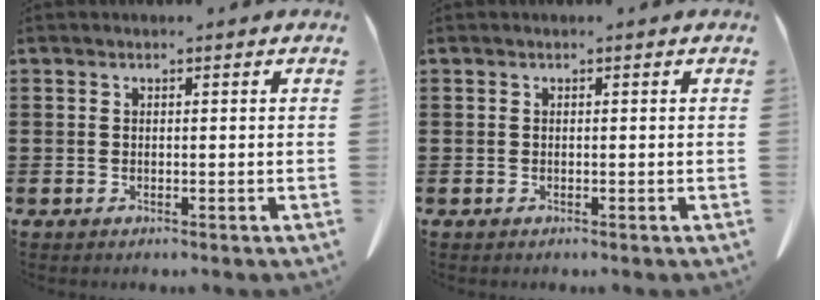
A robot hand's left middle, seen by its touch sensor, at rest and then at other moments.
{"total": 0.0}